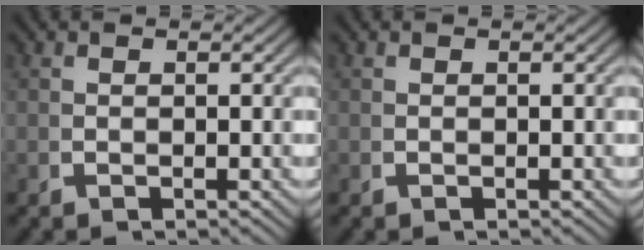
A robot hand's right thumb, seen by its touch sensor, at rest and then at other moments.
{"total": 0.0}